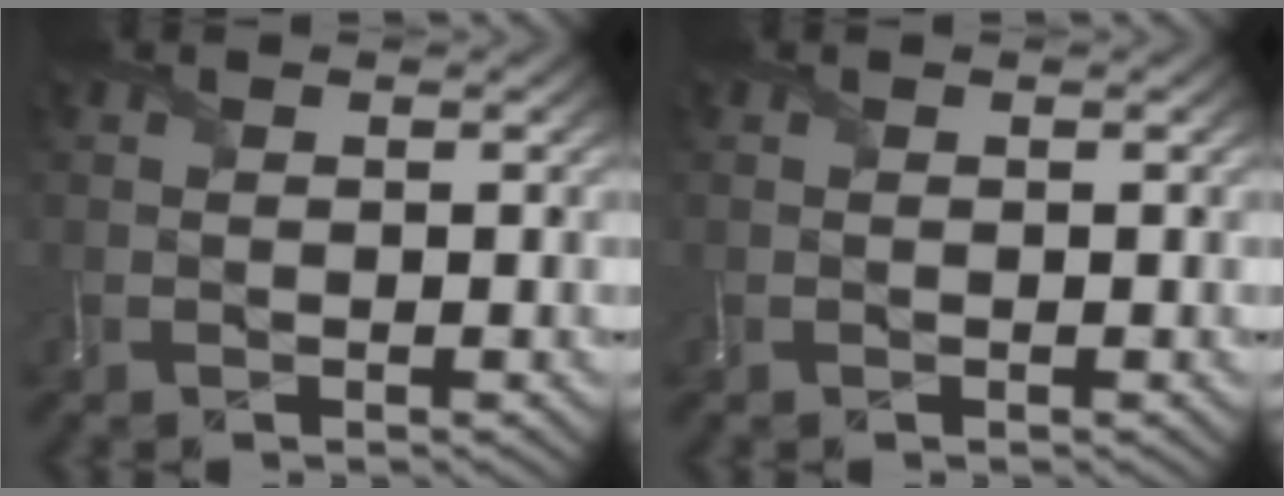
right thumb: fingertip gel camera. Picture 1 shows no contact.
{"total": 0.0}